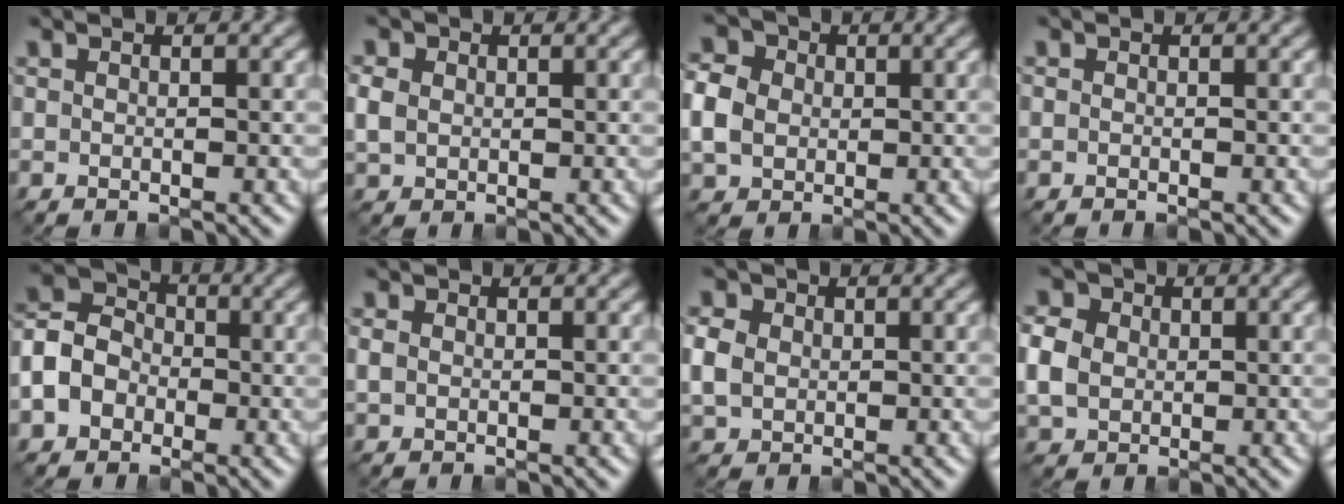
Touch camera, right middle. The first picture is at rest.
{"total": 1.6, "force": [0.0, 1.5, 0.7], "torque": [-0.023, 0.002, 0.004]}
{"total": 4.2, "force": [-0.2, 3.7, 2.0], "torque": [-0.064, 0.007, 0.002]}
{"total": 0.7, "force": [-0.5, -0.2, -0.4], "torque": [0.006, -0.002, -0.004]}
{"total": 5.7, "force": [-2.1, 4.5, 2.7], "torque": [-0.058, 0.000, -0.042]}
{"total": 0.7, "force": [-0.2, 0.6, 0.2], "torque": [-0.008, -0.002, 0.004]}
{"total": 2.6, "force": [0.0, 2.4, 1.1], "torque": [-0.041, 0.003, 0.003]}
{"total": 3.8, "force": [0.0, 3.4, 1.8], "torque": [-0.065, 0.007, 0.004]}